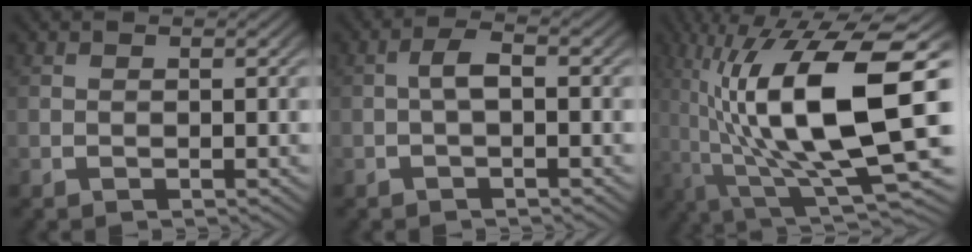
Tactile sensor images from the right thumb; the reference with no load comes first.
{"total": 2.3, "force": [-0.1, 0.9, 2.1], "torque": [-0.045, 0.005, -0.003]}
{"total": 16.7, "force": [-1.1, 7.0, 15.1], "torque": [-0.291, -0.036, 0.010]}